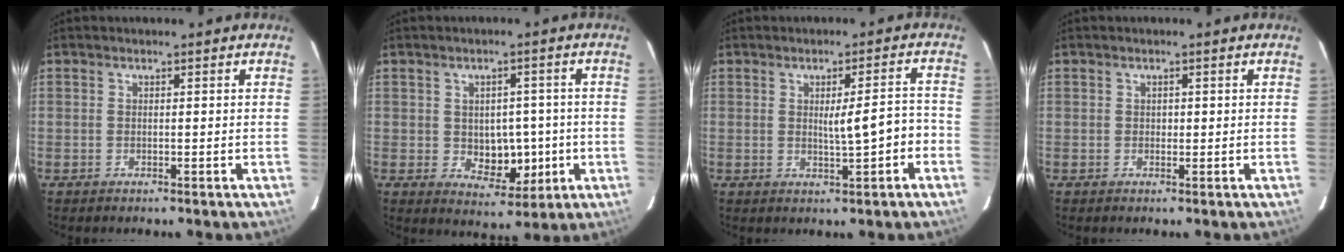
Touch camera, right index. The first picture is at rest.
{"total": 6.9, "force": [-0.6, 4.7, 5.0], "torque": [-0.060, 0.005, 0.003]}
{"total": 5.2, "force": [-1.0, 0.6, 5.0], "torque": [-0.074, 0.008, -0.008]}
{"total": 0.7, "force": [0.1, 0.5, 0.4], "torque": [-0.007, 0.002, 0.001]}